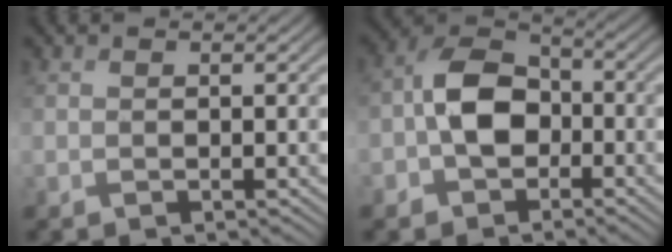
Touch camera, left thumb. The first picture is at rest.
{"total": 7.4, "force": [-1.9, 5.3, 4.8], "torque": [-0.097, 0.009, -0.051]}